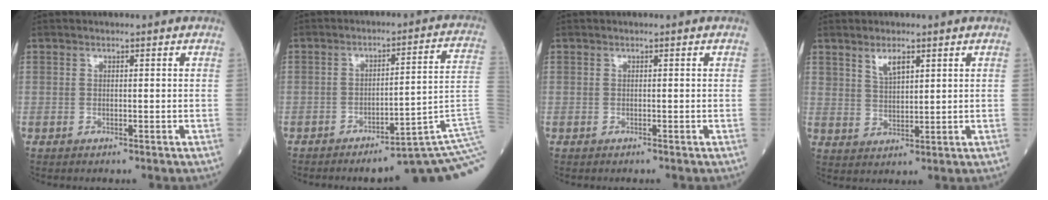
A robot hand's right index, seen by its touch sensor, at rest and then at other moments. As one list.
[{"total": 12.5, "force": [-5.8, -1.5, 11.0], "torque": [-0.064, 0.045, -0.073]}, {"total": 0.0}, {"total": 3.7, "force": [2.3, 1.4, 2.5], "torque": [-0.050, 0.001, 0.048]}]